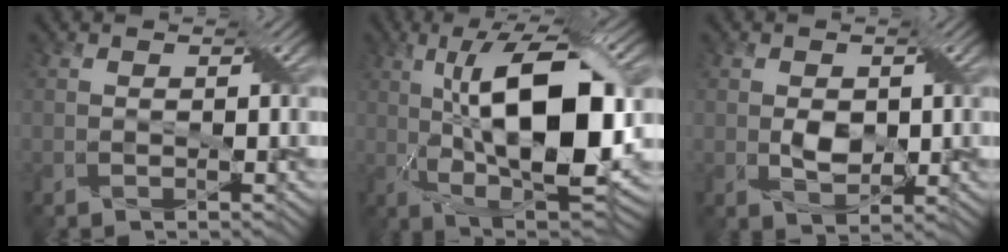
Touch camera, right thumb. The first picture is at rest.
{"total": 16.6, "force": [0.9, 6.6, 15.2], "torque": [-0.241, 0.018, 0.003]}
{"total": 3.3, "force": [0.2, 2.2, 2.4], "torque": [-0.052, -0.002, 0.007]}